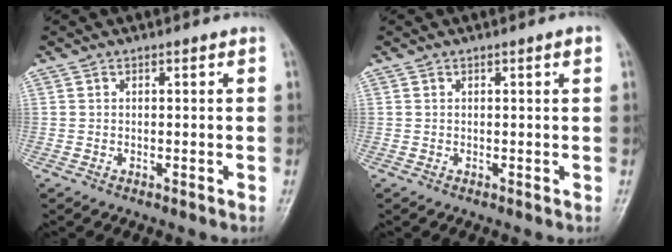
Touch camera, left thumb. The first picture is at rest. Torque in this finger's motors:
{"motor_torque": [0.04, -0.03, 0.04, -0.07, 0.00]}